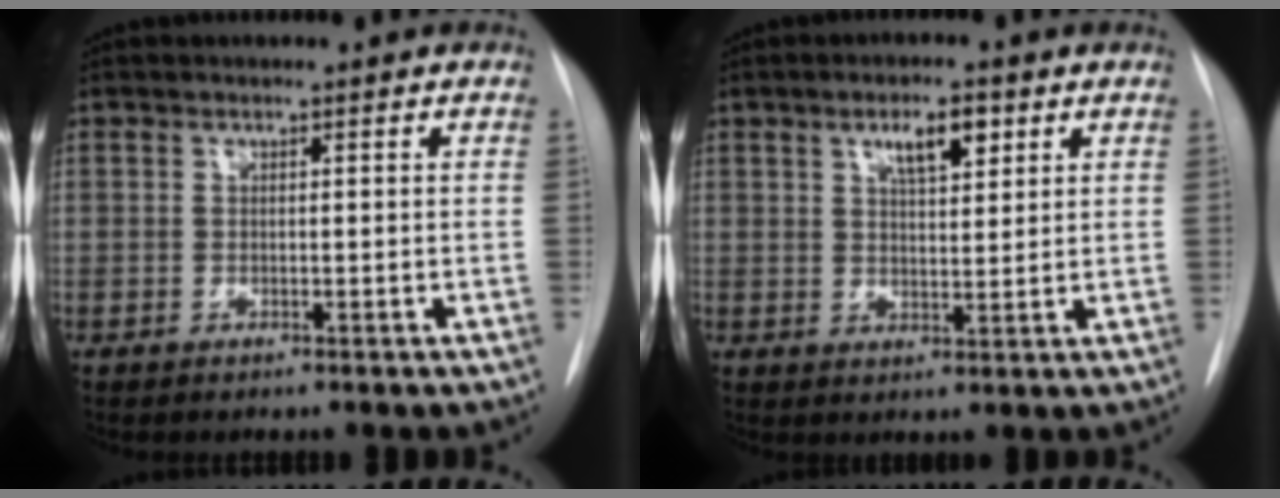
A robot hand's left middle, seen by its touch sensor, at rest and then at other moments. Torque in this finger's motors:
{"motor_torque": [0.35, -0.30, -0.02, 0.00]}